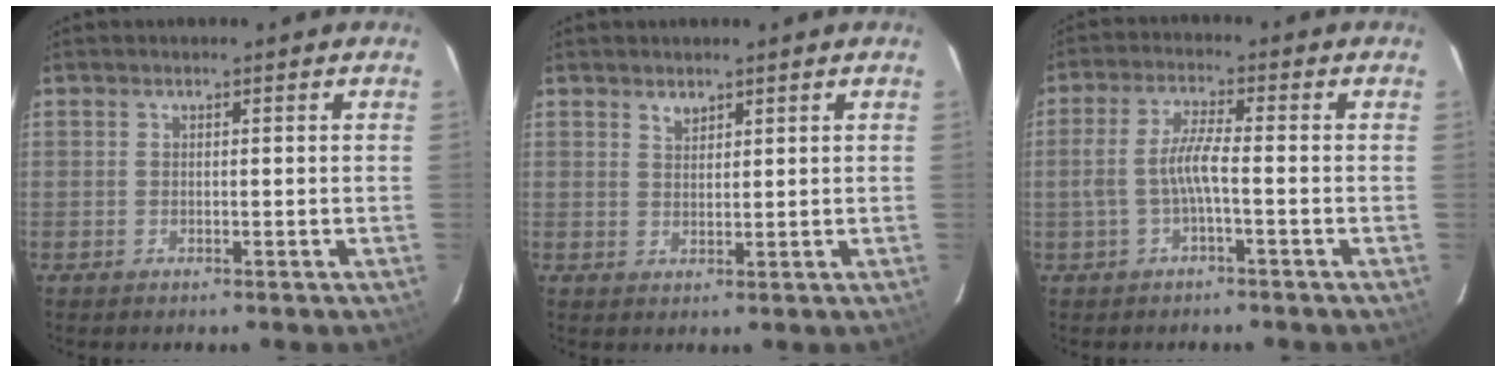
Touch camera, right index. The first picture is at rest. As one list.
[{"total": 1.9, "force": [1.5, 0.9, 0.7], "torque": [-0.009, 0.001, 0.028]}, {"total": 5.1, "force": [-1.5, 0.4, 4.8], "torque": [-0.104, 0.005, -0.025]}]